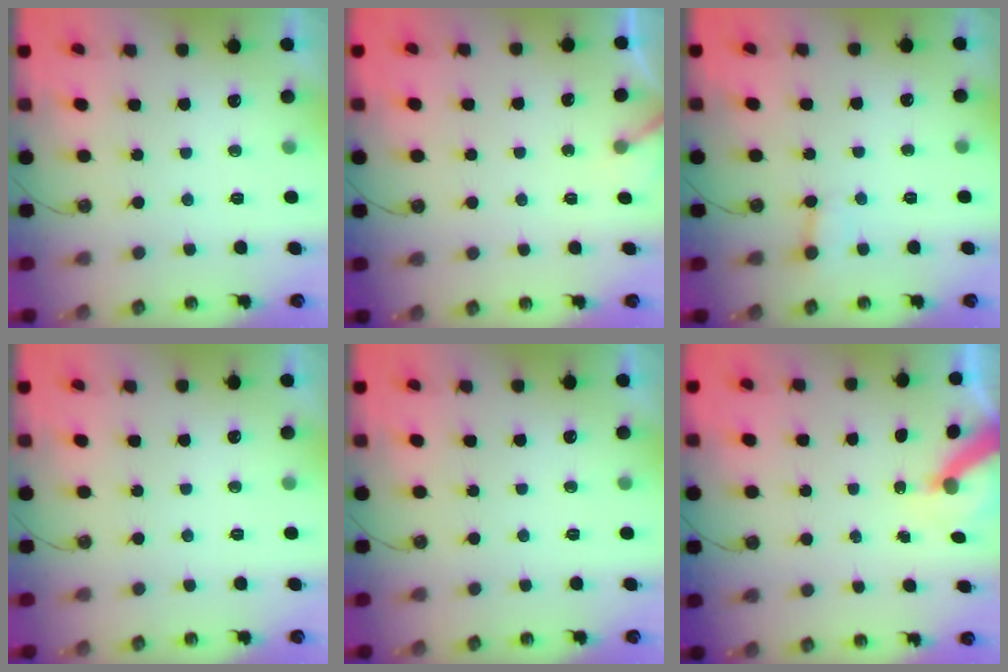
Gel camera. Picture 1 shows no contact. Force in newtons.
{"total": 3.0, "press": 3.0, "slide": 0.3}
{"total": 1.7, "press": 1.7, "slide": 0.0}
{"total": 0.0}
{"total": 0.0}
{"total": 5.3, "press": 5.3, "slide": 0.7}